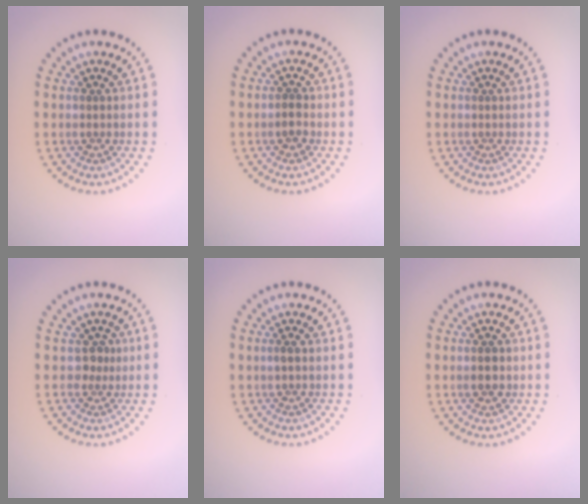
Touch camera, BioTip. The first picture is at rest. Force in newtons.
{"total": 1.3, "press": 1.2, "slide": 0.5}
{"total": 0.0}
{"total": 1.3, "press": 1.0, "slide": 0.8}
{"total": 0.8, "press": 0.8, "slide": 0.2}
{"total": 1.8, "press": 1.8, "slide": 0.3}